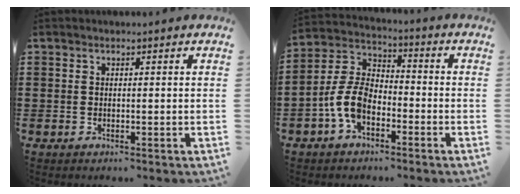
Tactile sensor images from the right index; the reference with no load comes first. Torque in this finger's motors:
{"motor_torque": [2.14, 0.00, 0.75, 0.12]}